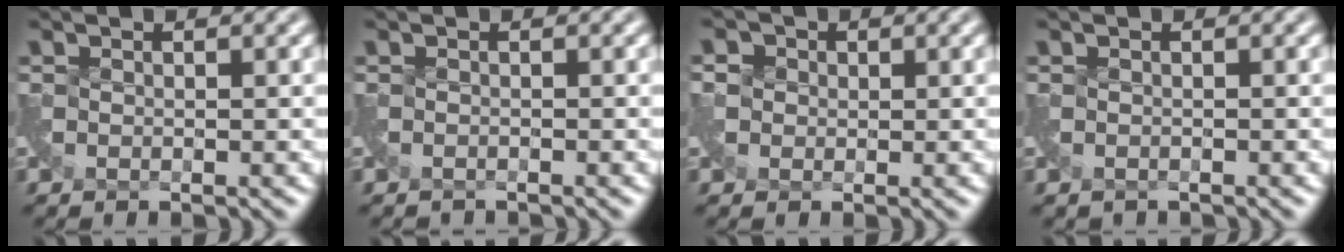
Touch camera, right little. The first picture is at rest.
{"total": 1.0, "force": [-1.0, 0.1, -0.2], "torque": [0.003, -0.013, -0.025]}
{"total": 1.1, "force": [-0.2, 1.1, -0.2], "torque": [0.010, 0.002, -0.002]}
{"total": 0.8, "force": [-0.7, 0.4, 0.1], "torque": [-0.004, -0.009, -0.017]}